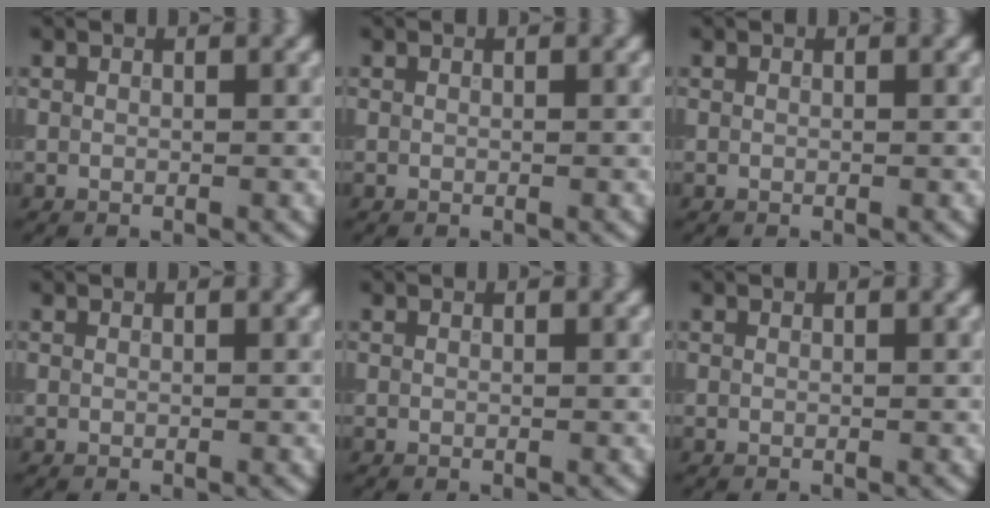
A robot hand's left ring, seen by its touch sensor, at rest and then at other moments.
{"total": 0.0}
{"total": 0.0}
{"total": 0.0}
{"total": 0.0}
{"total": 0.0}